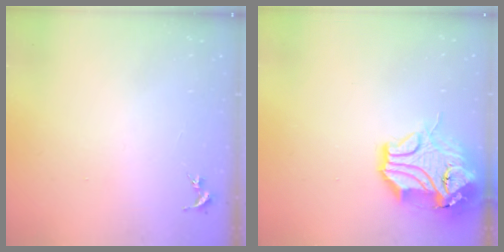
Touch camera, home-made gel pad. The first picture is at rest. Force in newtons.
{"total": 16.2, "press": 16.1, "slide": 2.2}